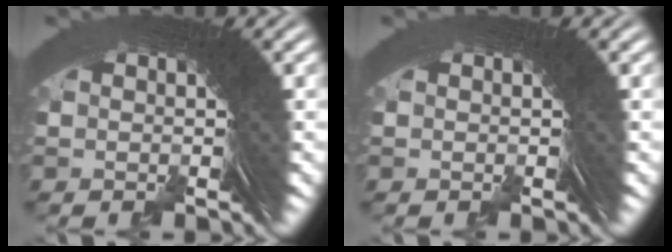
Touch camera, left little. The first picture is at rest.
{"total": 0.0}